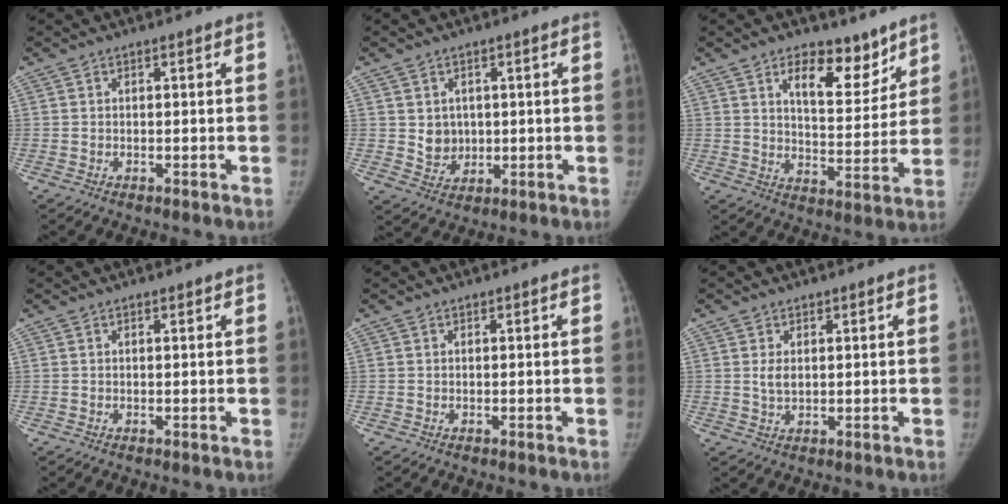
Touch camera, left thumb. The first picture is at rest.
{"total": 5.0, "force": [0.7, 4.4, 2.3], "torque": [-0.014, -0.008, 0.024]}
{"total": 11.3, "force": [7.3, 5.6, 6.5], "torque": [-0.063, -0.052, 0.119]}
{"total": 0.0}
{"total": 0.0}
{"total": 2.6, "force": [0.8, 1.7, 1.8], "torque": [-0.026, -0.008, 0.018]}